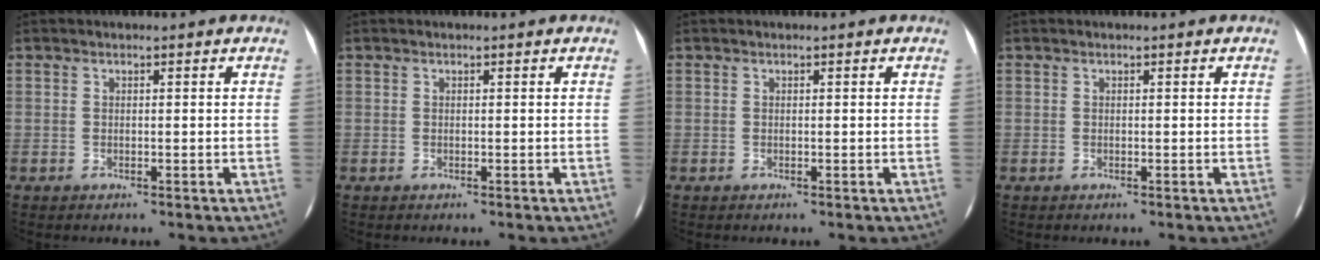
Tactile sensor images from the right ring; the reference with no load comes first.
{"total": 0.0}
{"total": 0.0}
{"total": 0.0}